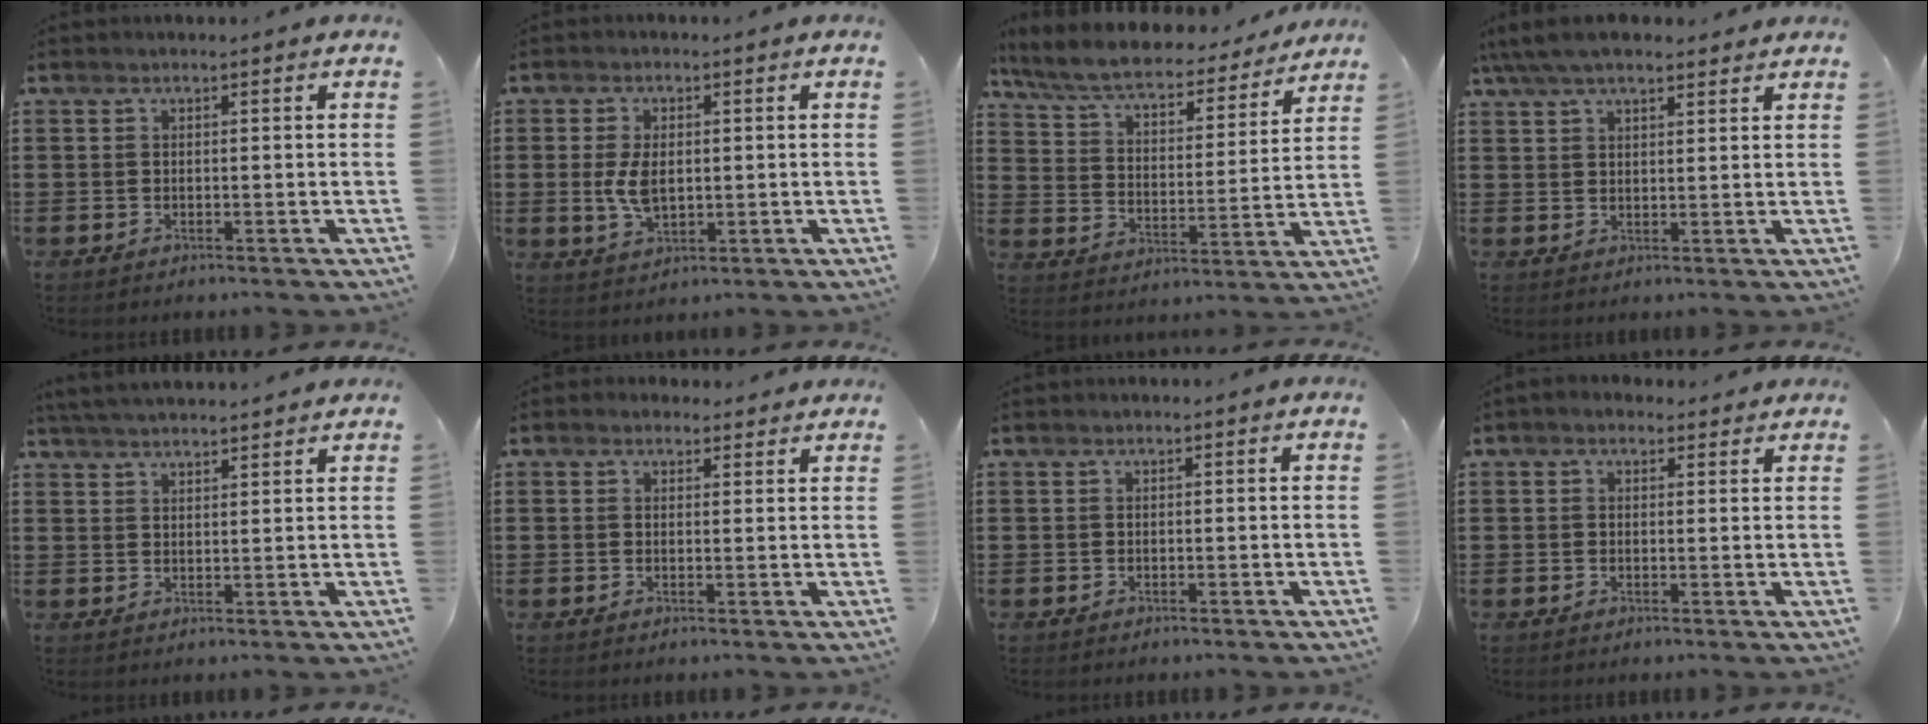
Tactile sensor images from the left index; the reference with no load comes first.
{"total": 5.5, "force": [0.2, 3.1, 4.6], "torque": [-0.112, 0.001, -0.001]}
{"total": 7.2, "force": [6.5, 1.1, 3.0], "torque": [-0.086, -0.037, 0.110]}
{"total": 5.6, "force": [4.6, 1.6, 2.9], "torque": [-0.069, -0.001, 0.086]}
{"total": 3.4, "force": [3.4, -0.1, 0.7], "torque": [-0.023, -0.007, 0.063]}
{"total": 1.6, "force": [1.3, 1.0, 0.2], "torque": [-0.001, 0.004, 0.024]}
{"total": 0.0}
{"total": 1.4, "force": [0.9, 1.0, 0.4], "torque": [-0.011, 0.008, 0.017]}